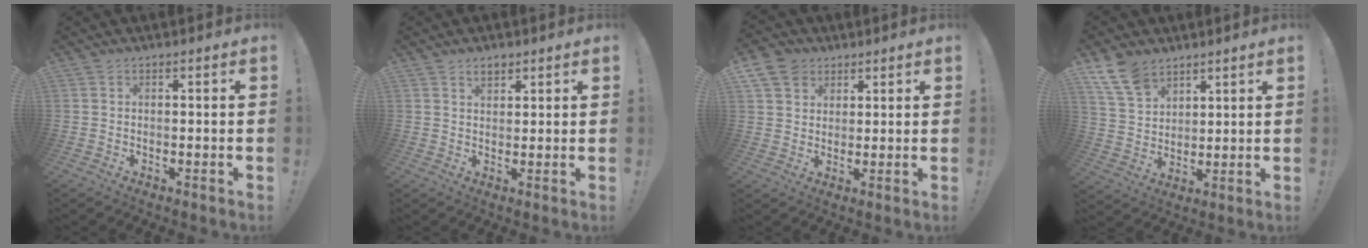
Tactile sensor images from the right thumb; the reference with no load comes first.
{"total": 3.1, "force": [2.1, 1.7, 1.3], "torque": [-0.015, -0.007, 0.037]}
{"total": 8.4, "force": [4.8, 6.4, 2.7], "torque": [-0.048, -0.020, 0.097]}
{"total": 12.6, "force": [8.1, 8.4, 4.6], "torque": [-0.095, -0.038, 0.166]}